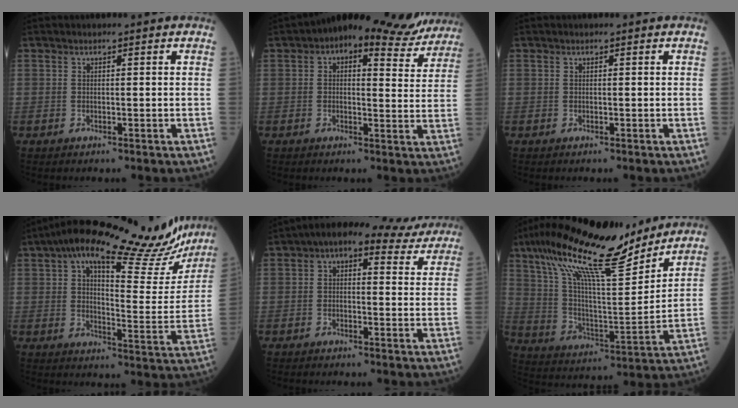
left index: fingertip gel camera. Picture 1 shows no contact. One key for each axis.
{"total": 12.9, "fx": 10.3, "fy": 4.8, "fz": 6.1, "tx": -0.069, "ty": 0.018, "tz": 0.117}
{"total": 0.0}
{"total": 24.1, "fx": 19.8, "fy": 5.3, "fz": 12.7, "tx": -0.183, "ty": 0.001, "tz": 0.249}
{"total": 10.3, "fx": 7.7, "fy": 4.4, "fz": 5.3, "tx": -0.071, "ty": 0.041, "tz": 0.089}
{"total": 21.1, "fx": 16.1, "fy": 3.1, "fz": 13.4, "tx": -0.241, "ty": 0.019, "tz": 0.282}